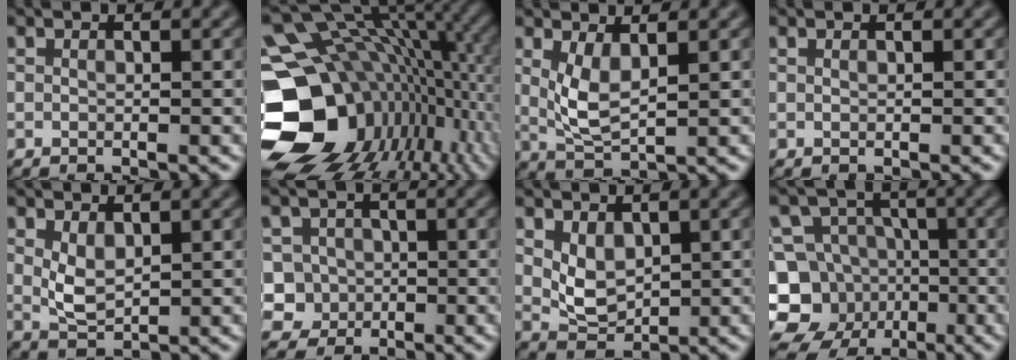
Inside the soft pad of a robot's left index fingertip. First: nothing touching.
{"total": 20.1, "force": [-2.8, 14.8, 13.3], "torque": [-0.250, -0.036, -0.005]}
{"total": 3.1, "force": [1.1, 1.1, 2.7], "torque": [-0.064, -0.010, 0.028]}
{"total": 0.0}
{"total": 2.4, "force": [0.9, 1.2, 1.9], "torque": [-0.047, -0.003, 0.024]}
{"total": 3.8, "force": [-0.6, 3.7, 0.7], "torque": [0.009, 0.010, -0.025]}
{"total": 2.8, "force": [1.1, 1.8, 1.8], "torque": [-0.040, -0.005, 0.029]}
{"total": 12.8, "force": [-5.4, 11.1, 3.4], "torque": [-0.076, -0.012, -0.105]}